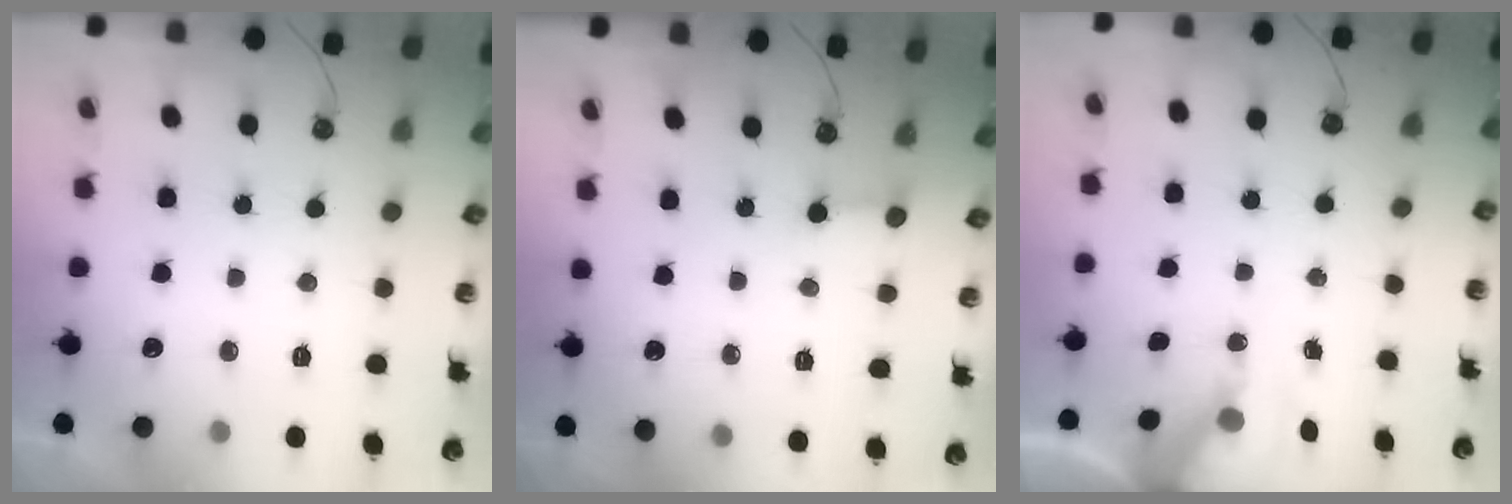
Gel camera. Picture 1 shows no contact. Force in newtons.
{"total": 3.3, "press": 3.3, "slide": 0.4}
{"total": 6.2, "press": 6.1, "slide": 0.5}